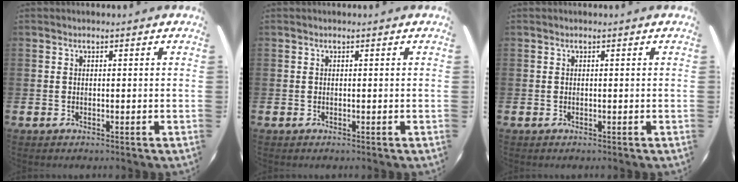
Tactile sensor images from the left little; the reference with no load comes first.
{"total": 0.0}
{"total": 0.0}